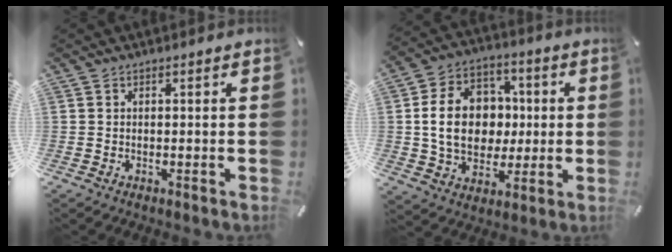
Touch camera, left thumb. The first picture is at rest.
{"total": 15.7, "force": [0.5, 12.8, 9.1], "torque": [-0.177, 0.020, 0.014]}